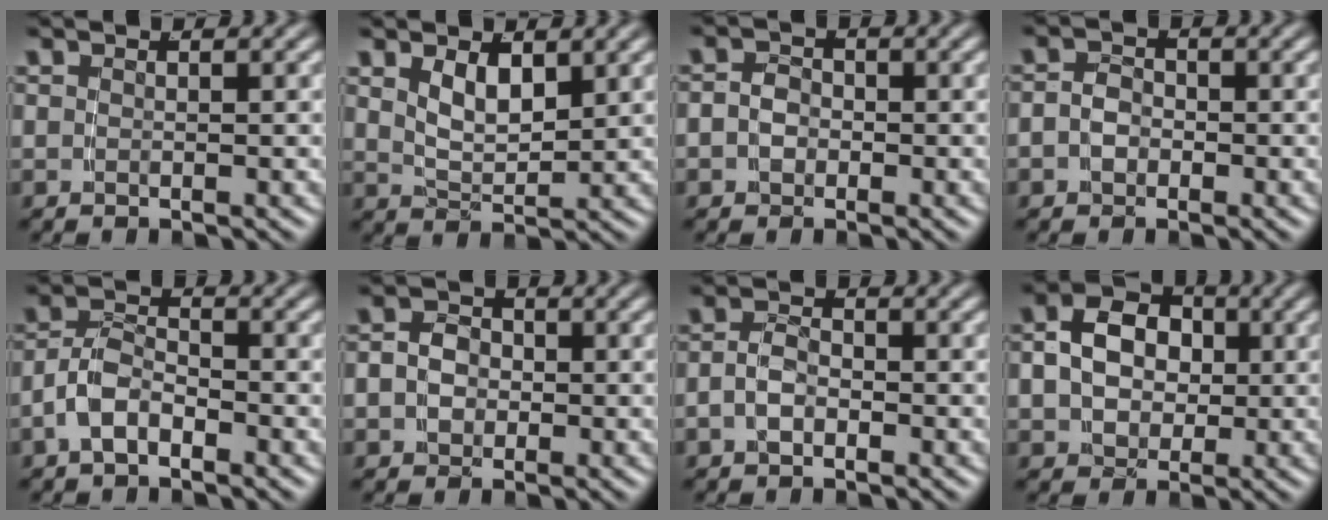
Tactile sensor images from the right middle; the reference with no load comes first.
{"total": 3.0, "force": [1.3, 1.3, 2.4], "torque": [-0.044, -0.013, 0.031]}
{"total": 2.8, "force": [-0.8, 2.5, 1.1], "torque": [-0.037, -0.016, -0.010]}
{"total": 2.7, "force": [-0.9, 2.2, 1.1], "torque": [-0.035, -0.015, -0.013]}
{"total": 3.7, "force": [-2.1, 2.3, 2.0], "torque": [-0.040, -0.007, -0.036]}
{"total": 4.2, "force": [-0.6, 3.7, 1.9], "torque": [-0.049, -0.019, -0.007]}
{"total": 2.4, "force": [-1.1, 1.5, 1.5], "torque": [-0.039, -0.009, -0.016]}
{"total": 7.9, "force": [0.6, 6.6, 4.2], "torque": [-0.092, -0.021, 0.013]}